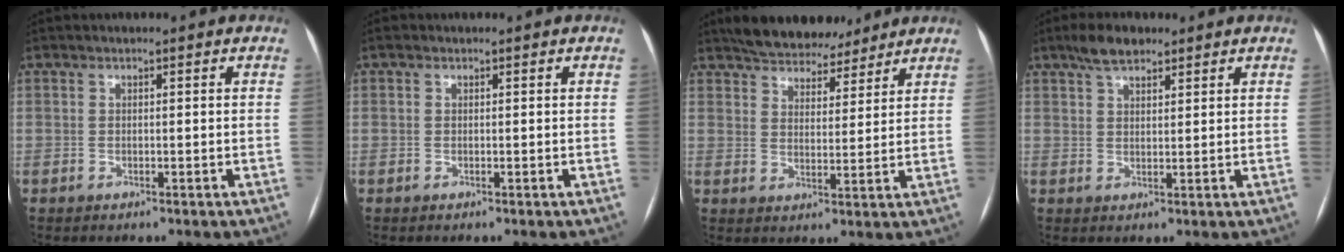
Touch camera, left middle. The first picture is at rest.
{"total": 0.0}
{"total": 12.0, "force": [10.5, 4.2, 4.0], "torque": [-0.050, 0.016, 0.156]}
{"total": 4.6, "force": [3.4, 1.8, 2.4], "torque": [-0.050, 0.013, 0.062]}